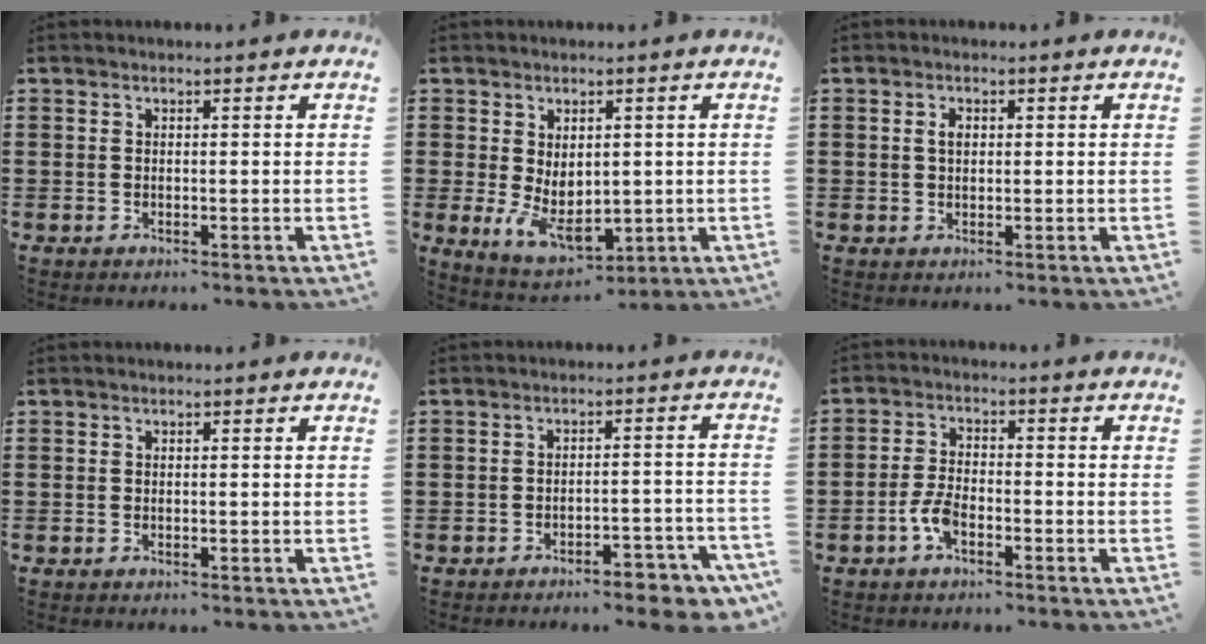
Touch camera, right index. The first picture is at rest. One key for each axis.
{"total": 6.3, "fx": -0.6, "fy": 4.1, "fz": 4.8, "tx": -0.085, "ty": -0.001, "tz": -0.010}
{"total": 1.6, "fx": 0.3, "fy": 0.9, "fz": 1.3, "tx": -0.028, "ty": 0.007, "tz": 0.005}
{"total": 0.0}
{"total": 4.4, "fx": -4.0, "fy": 0.5, "fz": 1.7, "tx": -0.027, "ty": -0.001, "tz": -0.077}
{"total": 4.1, "fx": -2.1, "fy": 1.6, "fz": 3.1, "tx": -0.082, "ty": -0.008, "tz": -0.045}